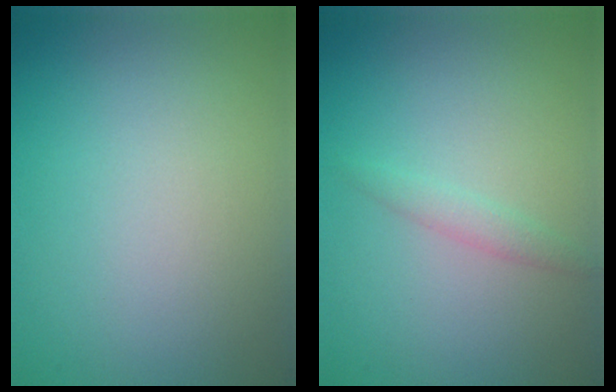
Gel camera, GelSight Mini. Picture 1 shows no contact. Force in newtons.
{"total": 1.2, "press": 1.2, "slide": 0.1}